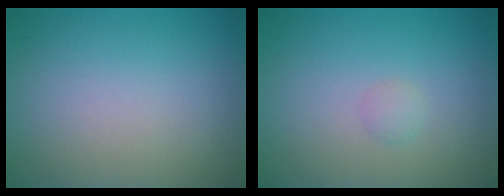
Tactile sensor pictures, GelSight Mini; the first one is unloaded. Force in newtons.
{"total": 0.7, "press": 0.7, "slide": 0.0}